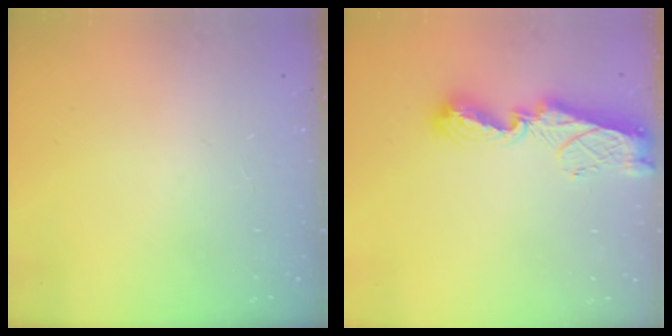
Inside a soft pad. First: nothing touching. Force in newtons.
{"total": 10.2, "press": 10.1, "slide": 1.1}